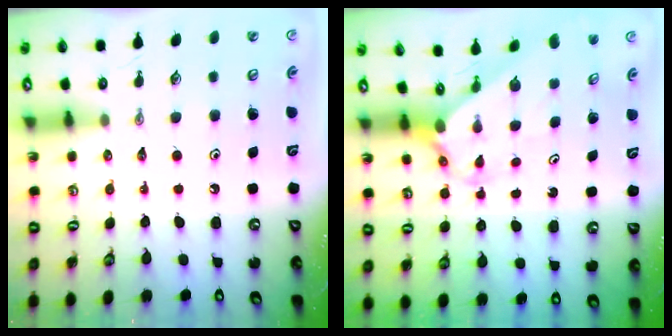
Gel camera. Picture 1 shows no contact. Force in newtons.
{"total": 2.2, "press": 2.2, "slide": 0.2}